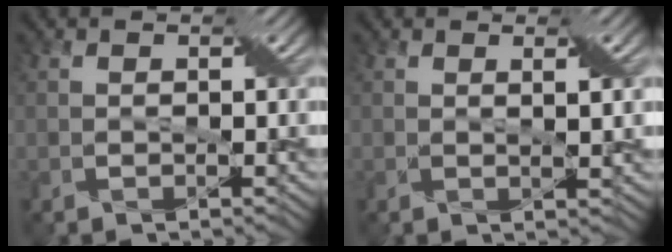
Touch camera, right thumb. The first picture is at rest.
{"total": 1.7, "force": [0.7, 0.1, 1.5], "torque": [-0.028, 0.003, 0.013]}